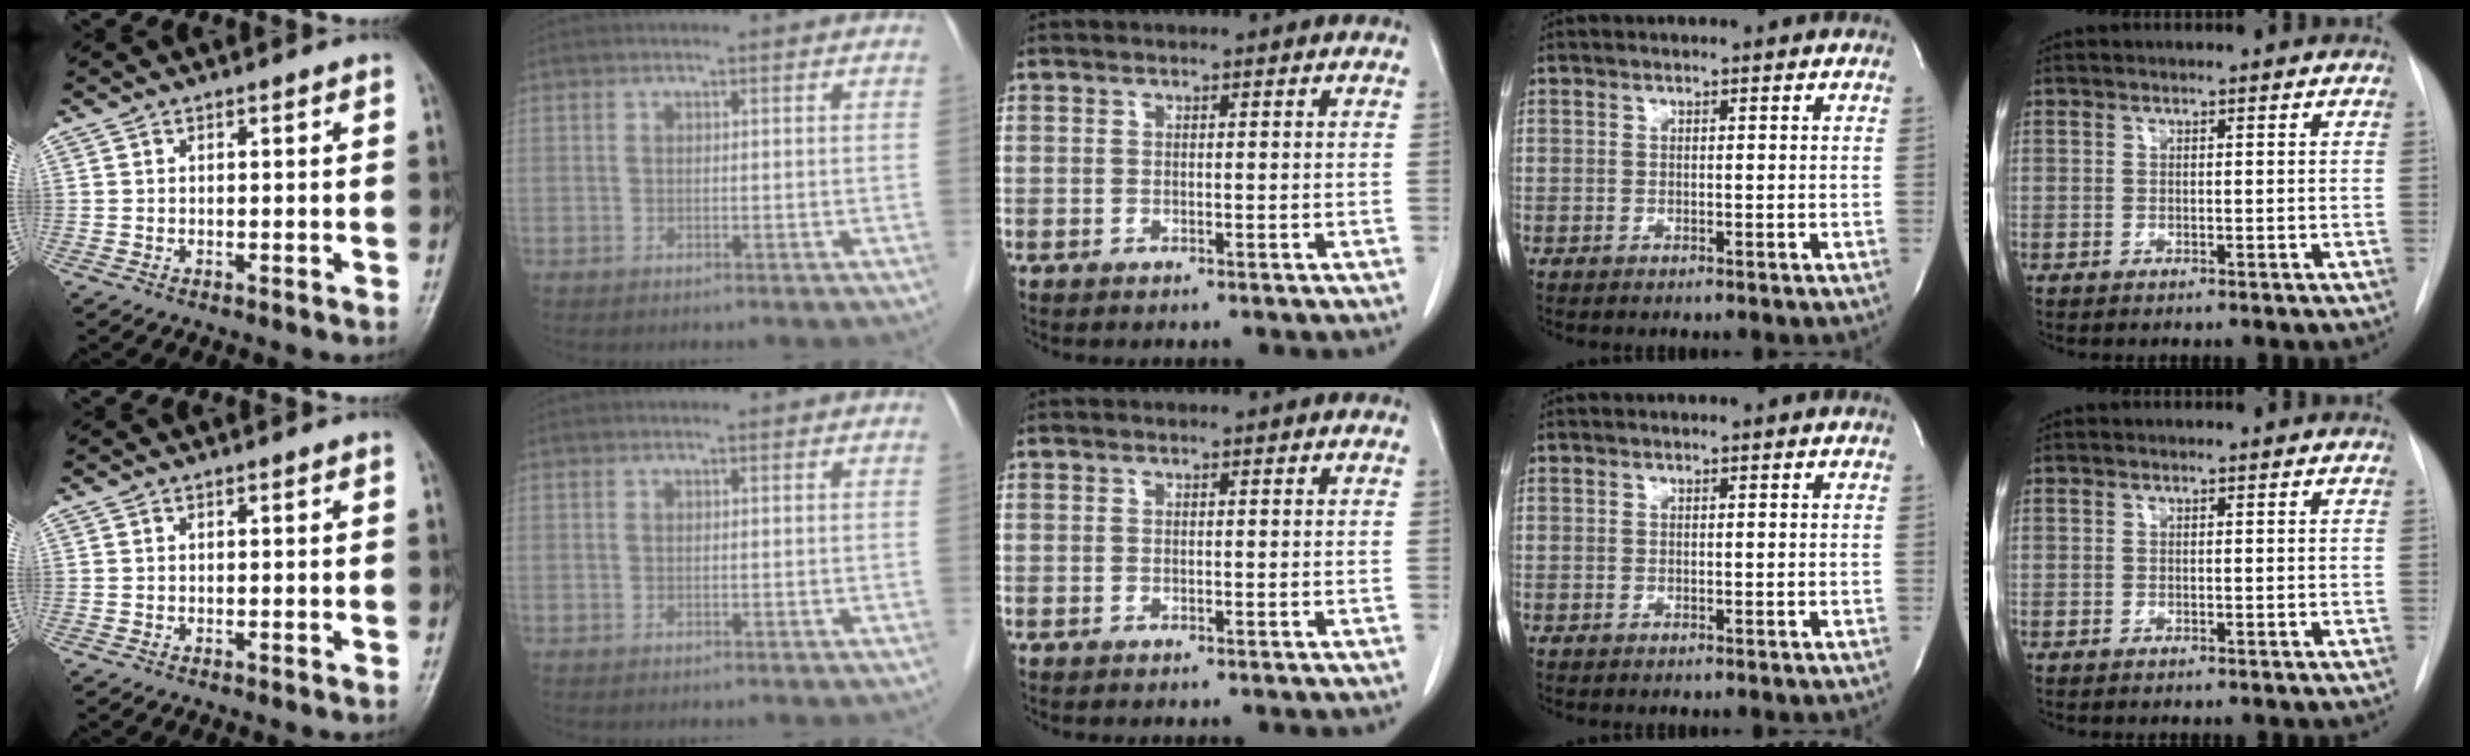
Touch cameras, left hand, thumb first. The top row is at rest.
{}